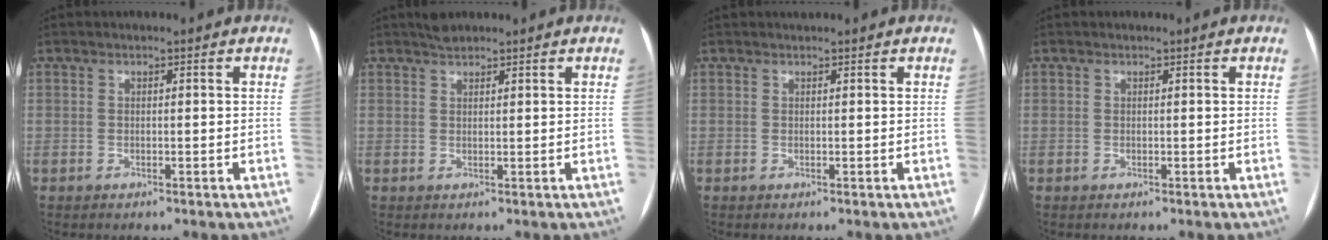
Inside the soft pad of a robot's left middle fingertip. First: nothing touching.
{"total": 1.7, "force": [1.6, 0.5, 0.5], "torque": [-0.012, 0.009, 0.029]}
{"total": 0.8, "force": [0.7, 0.1, 0.1], "torque": [-0.008, 0.016, 0.016]}
{"total": 0.0}